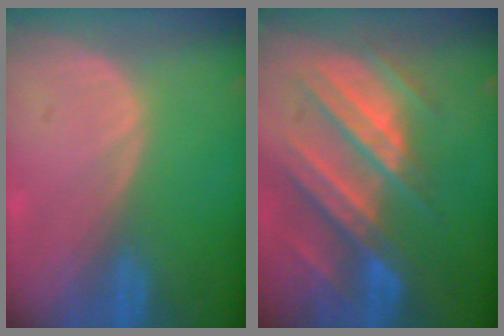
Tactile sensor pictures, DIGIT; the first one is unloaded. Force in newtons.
{"total": 10.8, "press": 9.6, "slide": 4.9}